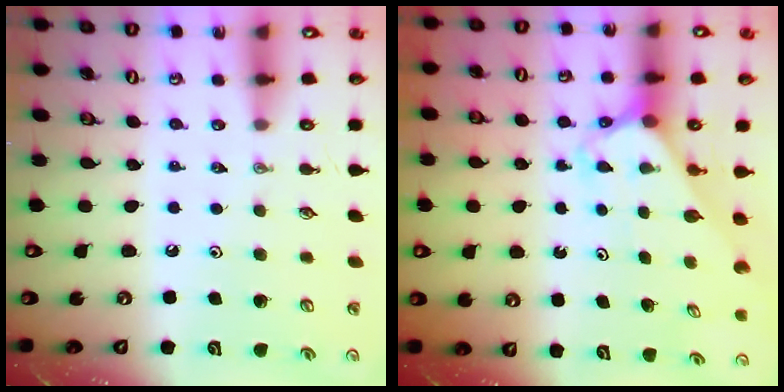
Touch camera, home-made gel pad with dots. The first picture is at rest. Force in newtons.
{"total": 2.7, "press": 2.7, "slide": 0.2}